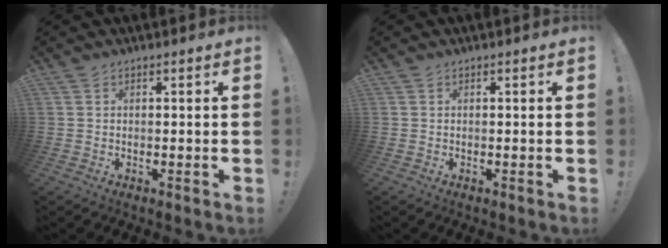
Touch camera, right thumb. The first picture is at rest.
{"total": 0.0}